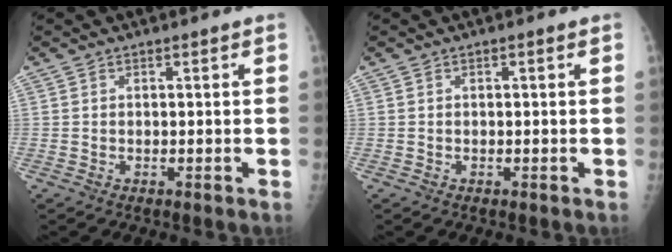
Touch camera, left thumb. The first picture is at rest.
{"total": 0.0}